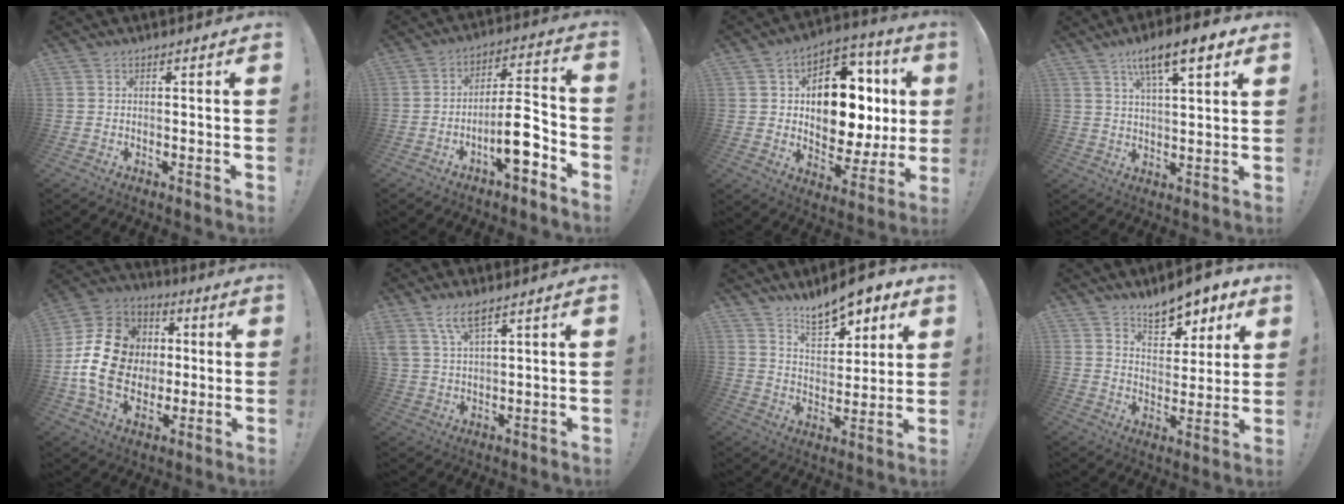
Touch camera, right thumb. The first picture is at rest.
{"total": 12.1, "force": [-5.9, 3.8, 9.9], "torque": [-0.155, 0.034, -0.097]}
{"total": 16.7, "force": [2.0, 12.1, 11.2], "torque": [-0.158, 0.005, 0.044]}
{"total": 11.7, "force": [6.7, 3.1, 9.0], "torque": [-0.143, -0.024, 0.110]}
{"total": 19.5, "force": [0.1, 16.1, 10.9], "torque": [-0.174, 0.020, 0.021]}
{"total": 6.6, "force": [4.6, 2.1, 4.2], "torque": [-0.081, -0.016, 0.087]}
{"total": 12.1, "force": [9.1, 5.3, 6.0], "torque": [-0.082, -0.059, 0.163]}
{"total": 10.5, "force": [7.8, 5.3, 4.6], "torque": [-0.055, -0.055, 0.143]}